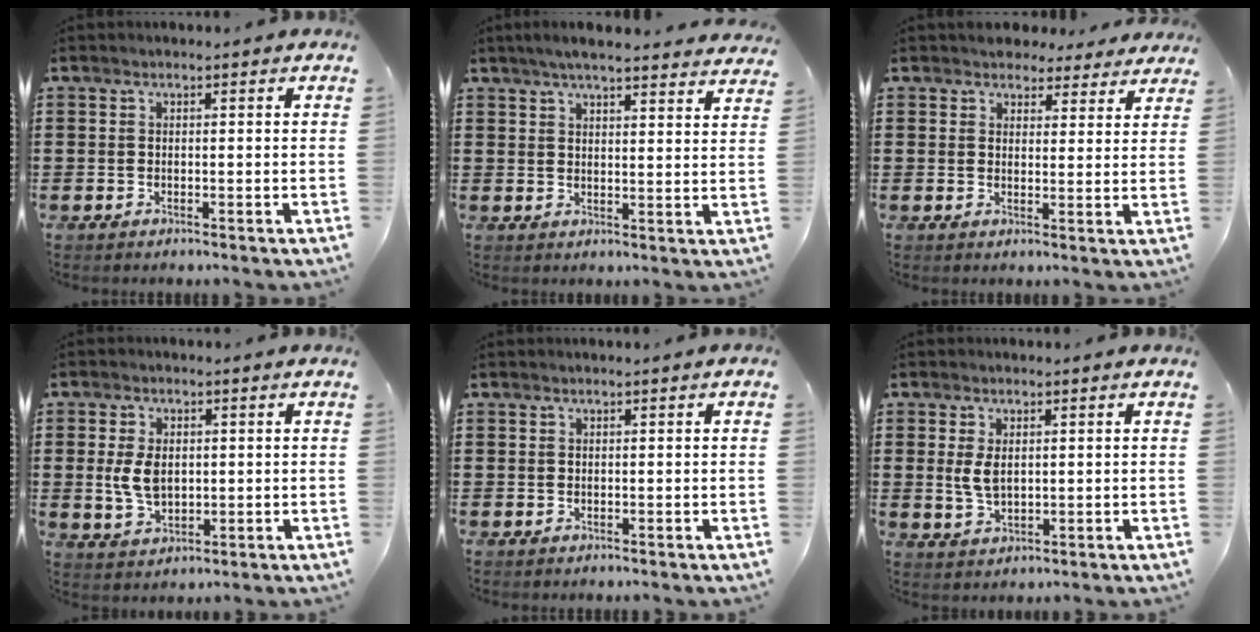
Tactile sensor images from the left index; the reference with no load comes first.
{"total": 4.7, "force": [4.4, 0.1, 1.9], "torque": [-0.048, -0.011, 0.079]}
{"total": 3.8, "force": [3.5, 1.4, 0.2], "torque": [-0.018, -0.004, 0.067]}
{"total": 5.5, "force": [0.5, 3.5, 4.2], "torque": [-0.100, 0.006, 0.005]}
{"total": 0.0}
{"total": 3.8, "force": [0.6, 2.2, 3.1], "torque": [-0.078, 0.002, 0.006]}